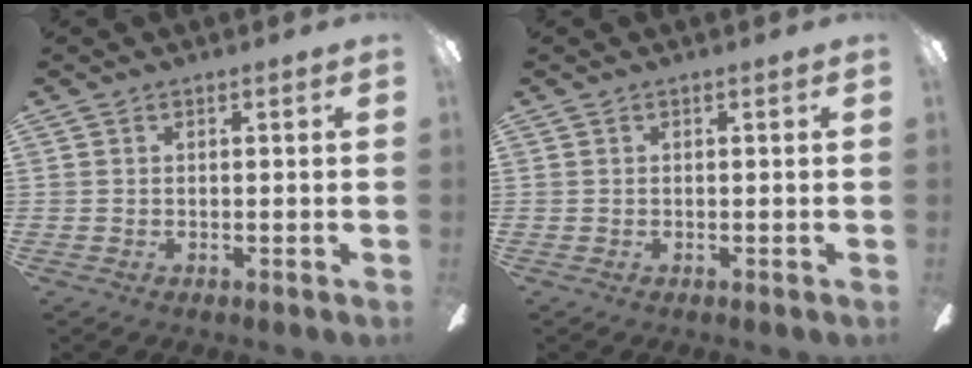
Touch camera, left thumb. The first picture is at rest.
{"total": 0.0}